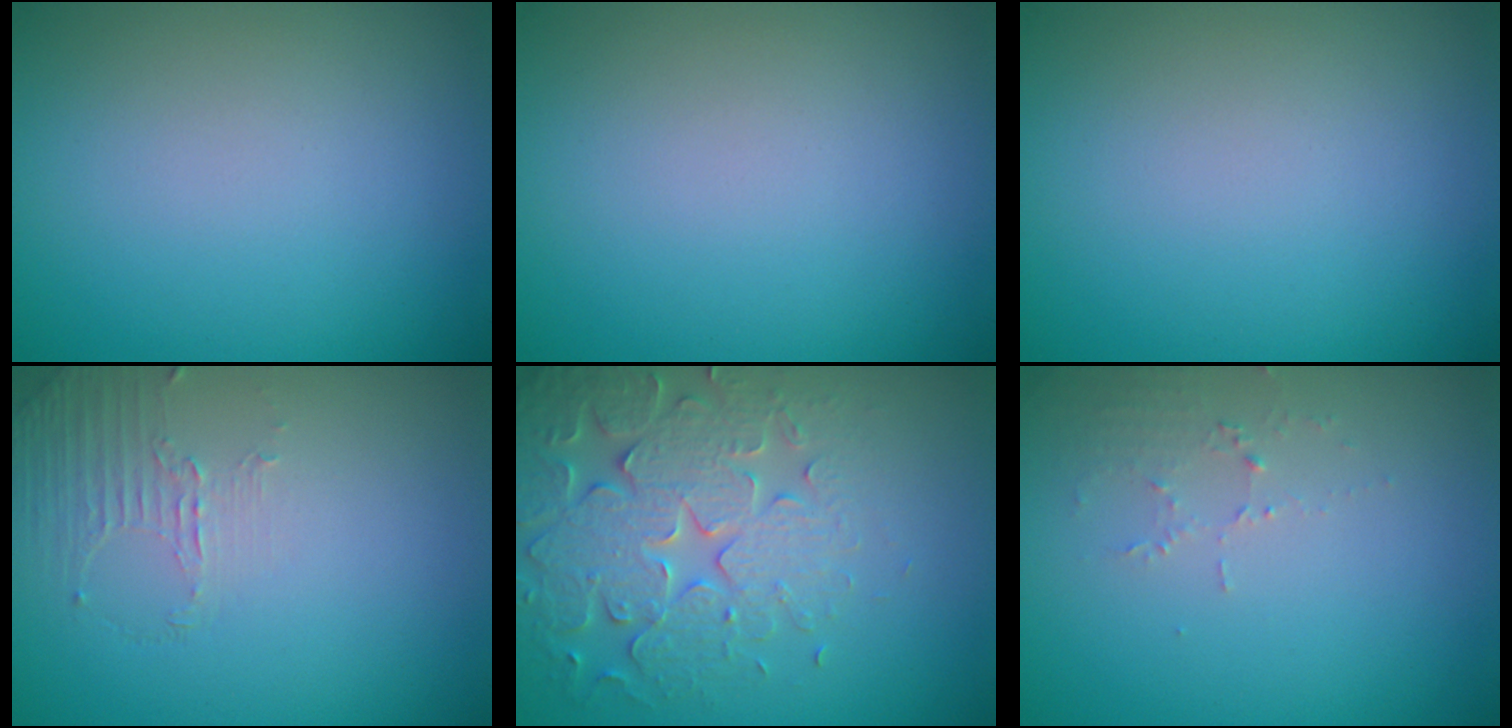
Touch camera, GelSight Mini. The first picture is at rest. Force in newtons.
{"total": 0.0}
{"total": 0.0}
{"total": 1.2, "press": 0.4, "slide": 1.1}
{"total": 5.3, "press": 5.2, "slide": 1.1}
{"total": 1.5, "press": 1.5, "slide": 0.2}